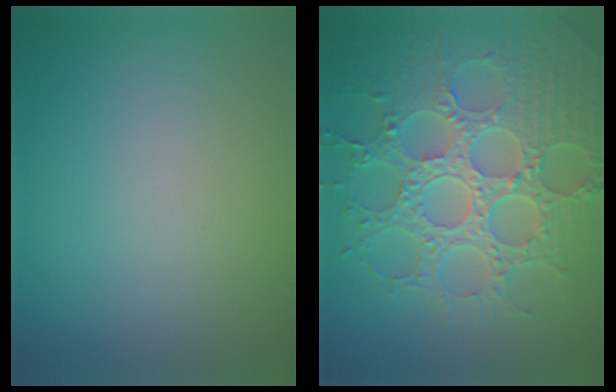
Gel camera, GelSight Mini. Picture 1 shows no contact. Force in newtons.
{"total": 8.7, "press": 6.5, "slide": 5.7}